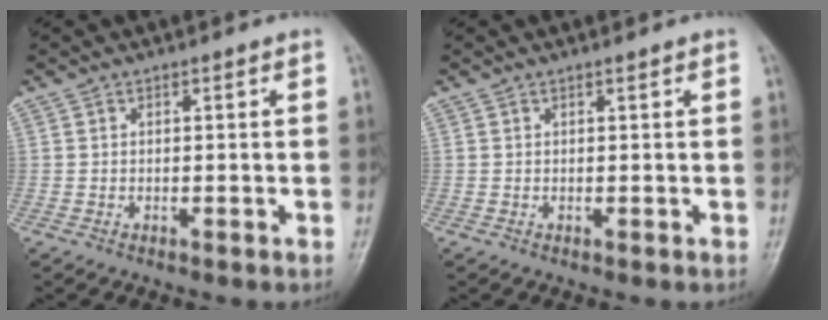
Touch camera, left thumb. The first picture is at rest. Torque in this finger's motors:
{"motor_torque": [0.20, -0.04, 0.20, 0.06, 0.00]}